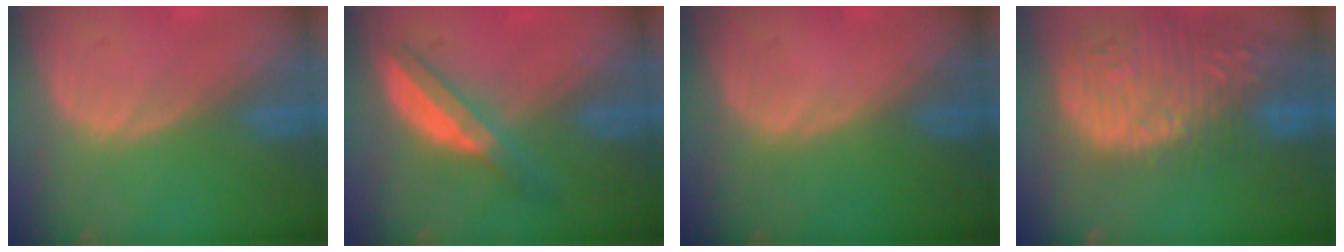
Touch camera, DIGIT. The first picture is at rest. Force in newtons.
{"total": 6.2, "press": 5.4, "slide": 3.1}
{"total": 0.0}
{"total": 15.8, "press": 12.9, "slide": 9.1}